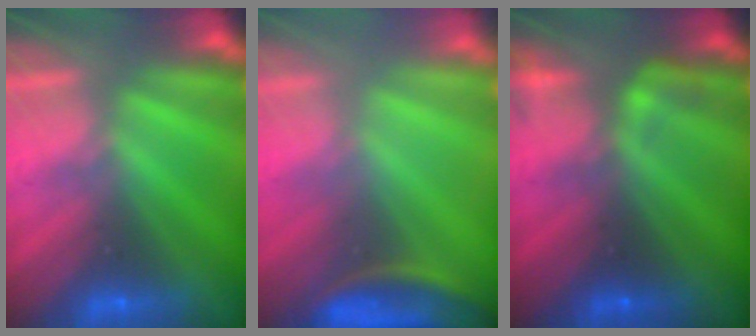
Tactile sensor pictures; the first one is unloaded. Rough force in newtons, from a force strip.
{"total": 4.3}
{"total": 2.3}